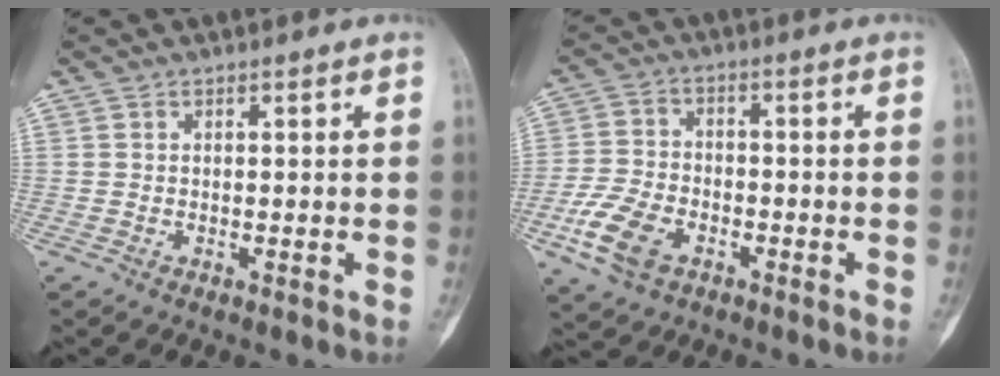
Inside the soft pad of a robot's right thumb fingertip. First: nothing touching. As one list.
[{"total": 9.6, "force": [-4.3, 6.0, 6.1], "torque": [-0.124, 0.013, -0.083]}]